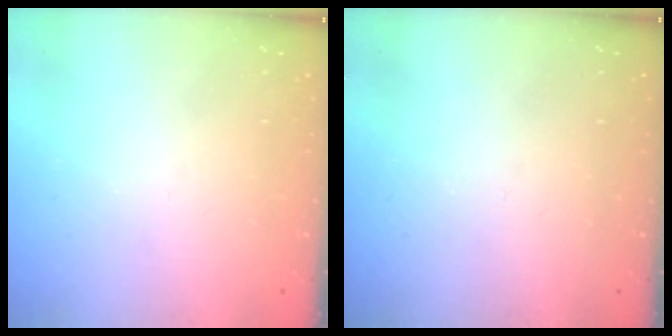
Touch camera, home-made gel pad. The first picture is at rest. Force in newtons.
{"total": 0.0}